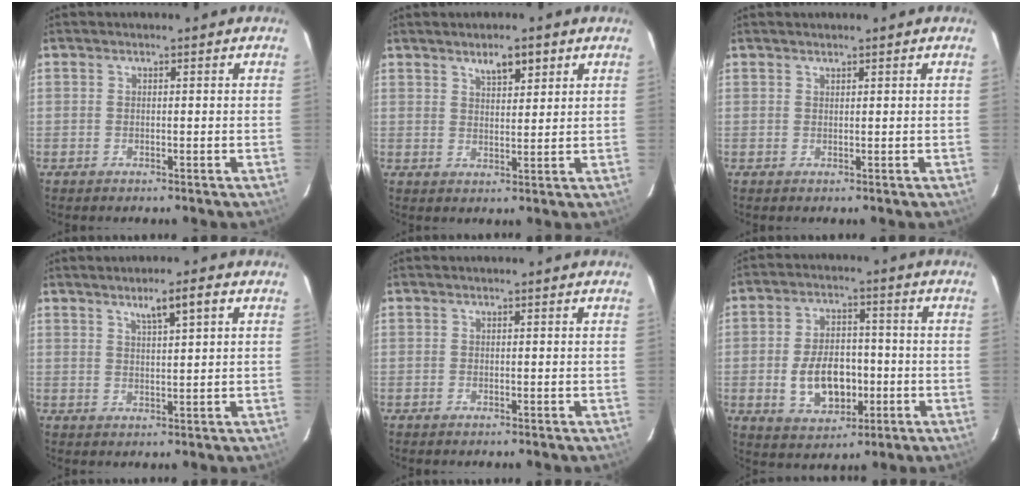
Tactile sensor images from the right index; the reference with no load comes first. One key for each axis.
{"total": 4.5, "fx": 3.0, "fy": 1.6, "fz": 3.0, "tx": -0.047, "ty": 0.005, "tz": 0.052}
{"total": 0.6, "fx": 0.6, "fy": 0.1, "fz": 0.1, "tx": -0.003, "ty": 0.002, "tz": 0.012}
{"total": 4.4, "fx": 2.3, "fy": 0.2, "fz": 3.7, "tx": -0.063, "ty": 0.004, "tz": 0.042}
{"total": 0.0}
{"total": 10.9, "fx": -2.3, "fy": 6.9, "fz": 8.1, "tx": -0.162, "ty": 0.011, "tz": -0.024}